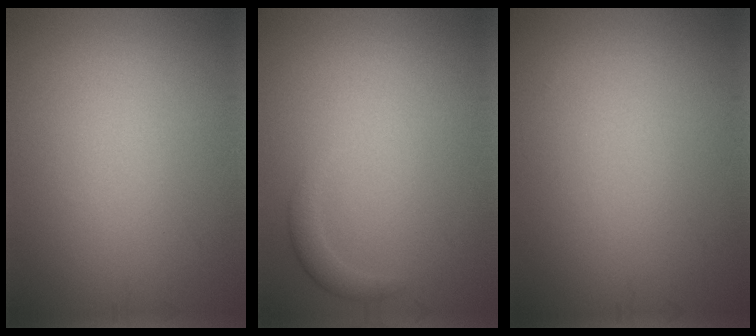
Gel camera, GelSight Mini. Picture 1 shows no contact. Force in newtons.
{"total": 1.5, "press": 1.5, "slide": 0.1}
{"total": 0.0}